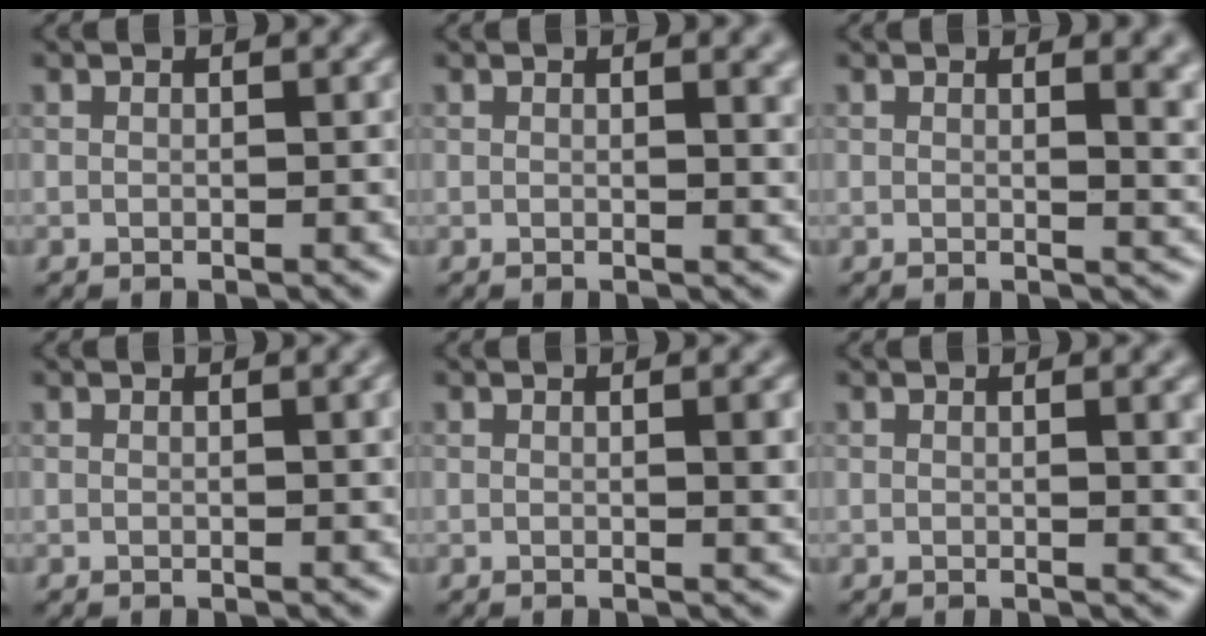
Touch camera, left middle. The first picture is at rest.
{"total": 2.5, "force": [1.0, 0.9, 2.1], "torque": [-0.013, 0.003, 0.011]}
{"total": 3.8, "force": [1.4, 1.6, 3.2], "torque": [-0.022, 0.001, 0.018]}
{"total": 1.7, "force": [0.4, 0.5, 1.6], "torque": [-0.018, 0.004, 0.004]}
{"total": 2.4, "force": [0.4, 0.6, 2.3], "torque": [-0.026, 0.001, 0.002]}
{"total": 2.9, "force": [0.6, 0.9, 2.7], "torque": [-0.024, 0.002, 0.006]}